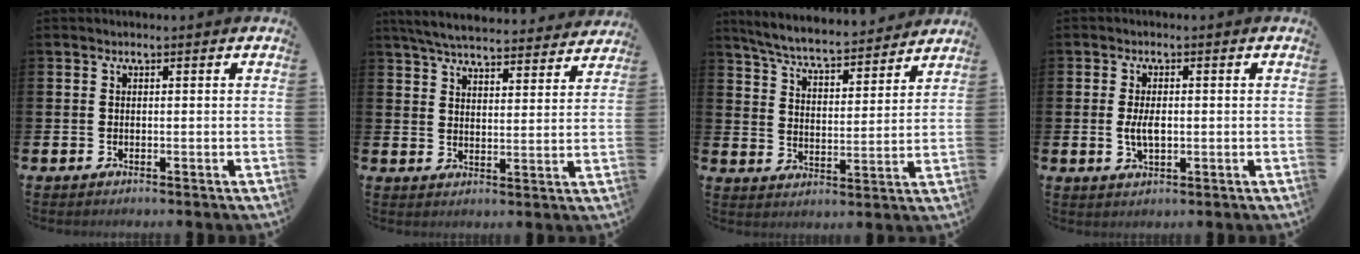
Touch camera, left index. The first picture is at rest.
{"total": 6.0, "force": [5.8, 0.8, 1.2], "torque": [-0.044, -0.039, 0.103]}
{"total": 6.4, "force": [6.1, 0.7, 1.8], "torque": [-0.067, -0.045, 0.105]}
{"total": 3.2, "force": [0.0, 1.7, 2.8], "torque": [-0.045, 0.001, -0.004]}